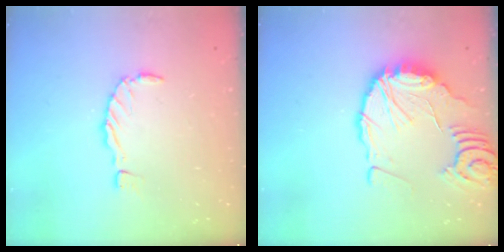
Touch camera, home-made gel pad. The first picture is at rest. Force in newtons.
{"total": 13.0, "press": 12.9, "slide": 1.3}